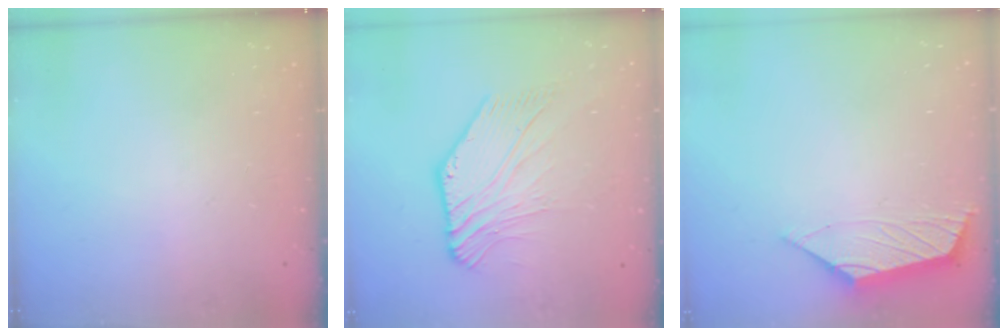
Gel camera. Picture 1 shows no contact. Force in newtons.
{"total": 4.8, "press": 4.7, "slide": 1.1}
{"total": 2.9, "press": 2.8, "slide": 0.6}